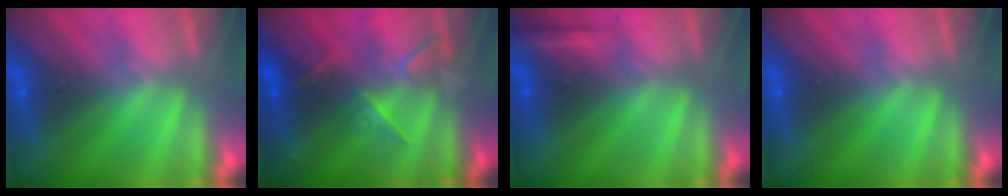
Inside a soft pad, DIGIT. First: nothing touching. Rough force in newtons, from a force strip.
{"total": 2.9}
{"total": 2.2}
{"total": 0.0}